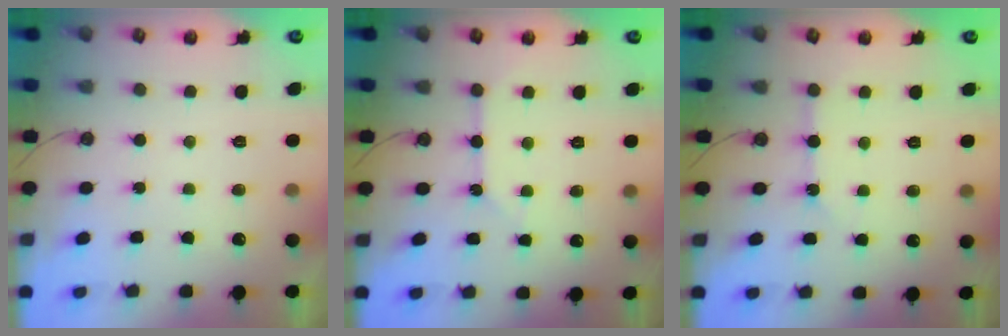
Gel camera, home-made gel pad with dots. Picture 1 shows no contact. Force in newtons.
{"total": 2.6, "press": 2.5, "slide": 0.3}
{"total": 4.9, "press": 4.9, "slide": 0.4}